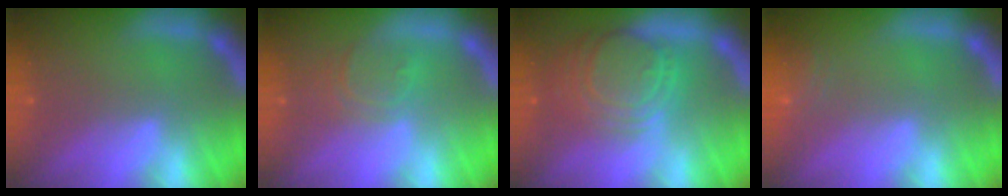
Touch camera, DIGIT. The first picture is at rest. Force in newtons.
{"total": 3.0}
{"total": 9.1}
{"total": 2.5}